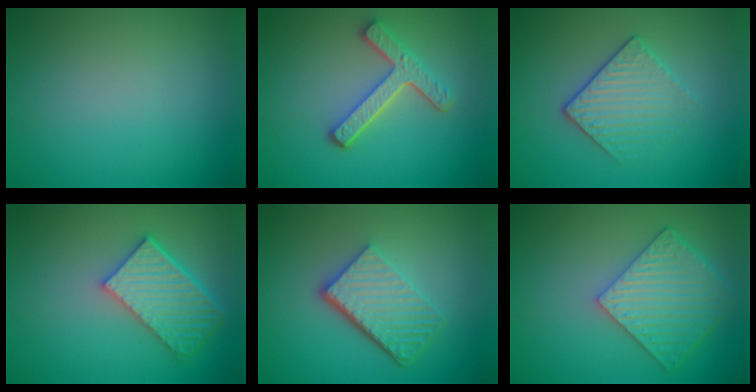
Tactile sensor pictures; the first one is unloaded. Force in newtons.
{"total": 4.3, "press": 3.3, "slide": 2.7}
{"total": 3.1, "press": 2.9, "slide": 1.2}
{"total": 5.5, "press": 4.6, "slide": 3.0}
{"total": 5.8, "press": 4.0, "slide": 4.3}
{"total": 5.9, "press": 5.0, "slide": 3.1}